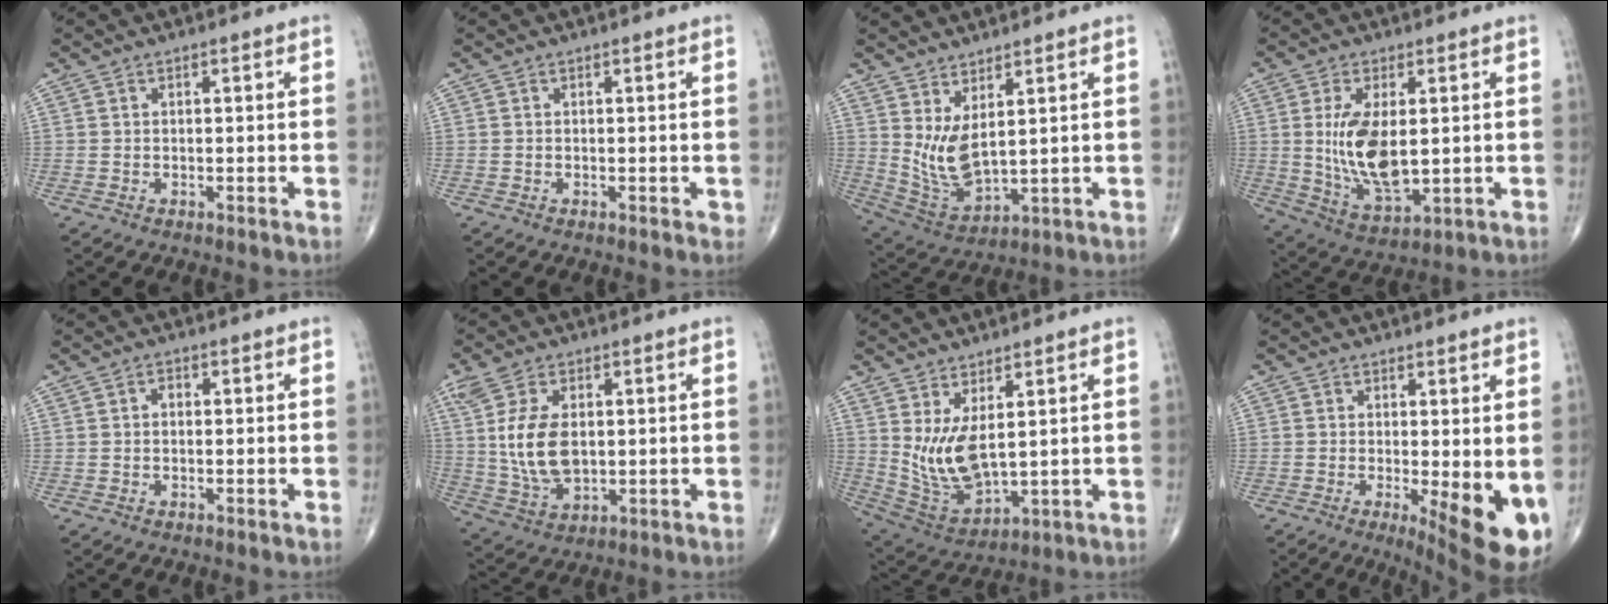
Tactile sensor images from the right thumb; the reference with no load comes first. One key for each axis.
{"total": 0.0}
{"total": 8.9, "fx": 2.8, "fy": 3.6, "fz": 7.7, "tx": -0.150, "ty": -0.039, "tz": 0.073}
{"total": 12.6, "fx": 1.0, "fy": 6.0, "fz": 11.0, "tx": -0.204, "ty": -0.021, "tz": 0.031}
{"total": 1.2, "fx": 0.0, "fy": 0.8, "fz": 0.8, "tx": -0.008, "ty": 0.003, "tz": -0.003}
{"total": 11.6, "fx": 1.6, "fy": 6.5, "fz": 9.4, "tx": -0.197, "ty": -0.011, "tz": 0.042}
{"total": 10.6, "fx": 2.6, "fy": 4.5, "fz": 9.2, "tx": -0.176, "ty": -0.035, "tz": 0.073}
{"total": 10.7, "fx": -1.8, "fy": 3.2, "fz": 10.0, "tx": -0.130, "ty": -0.024, "tz": -0.015}